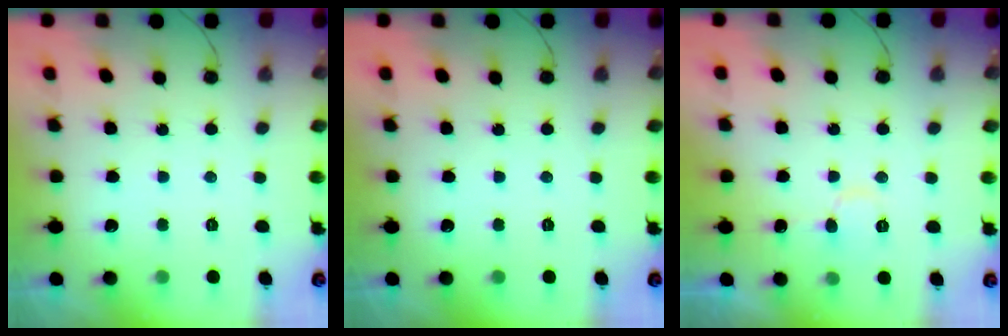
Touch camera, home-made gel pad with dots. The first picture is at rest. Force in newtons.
{"total": 0.0}
{"total": 6.6, "press": 6.6, "slide": 0.4}